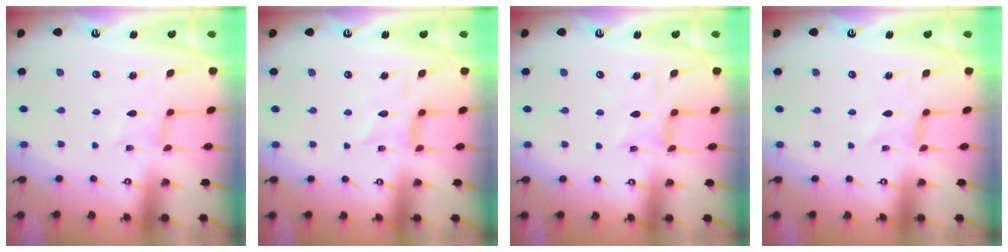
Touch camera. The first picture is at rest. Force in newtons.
{"total": 1.9, "press": 1.9, "slide": 0.2}
{"total": 6.0, "press": 6.0, "slide": 0.4}
{"total": 0.0}